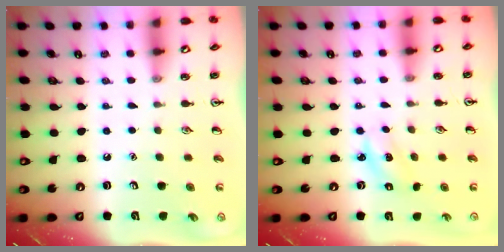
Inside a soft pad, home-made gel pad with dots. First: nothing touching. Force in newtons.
{"total": 2.2, "press": 2.1, "slide": 0.7}